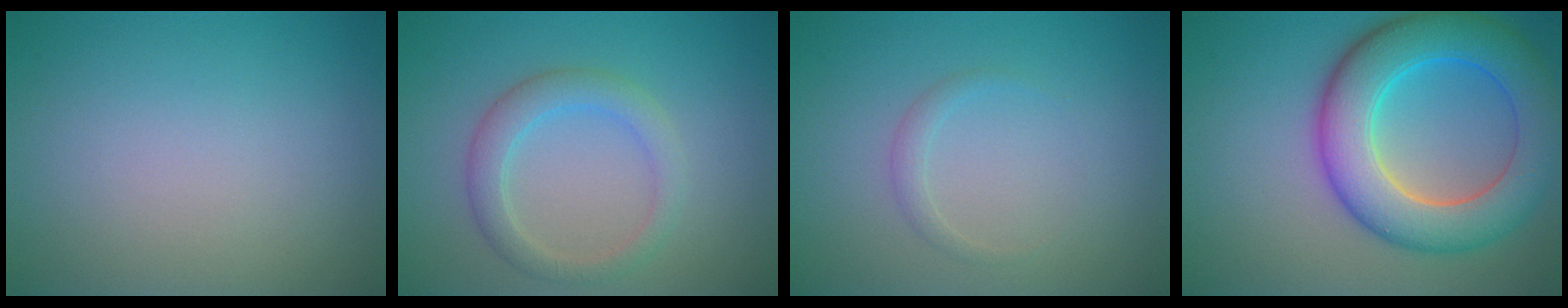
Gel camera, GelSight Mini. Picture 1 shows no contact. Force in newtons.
{"total": 3.0, "press": 3.0, "slide": 0.0}
{"total": 1.0, "press": 1.0, "slide": 0.1}
{"total": 9.1, "press": 9.1, "slide": 0.2}